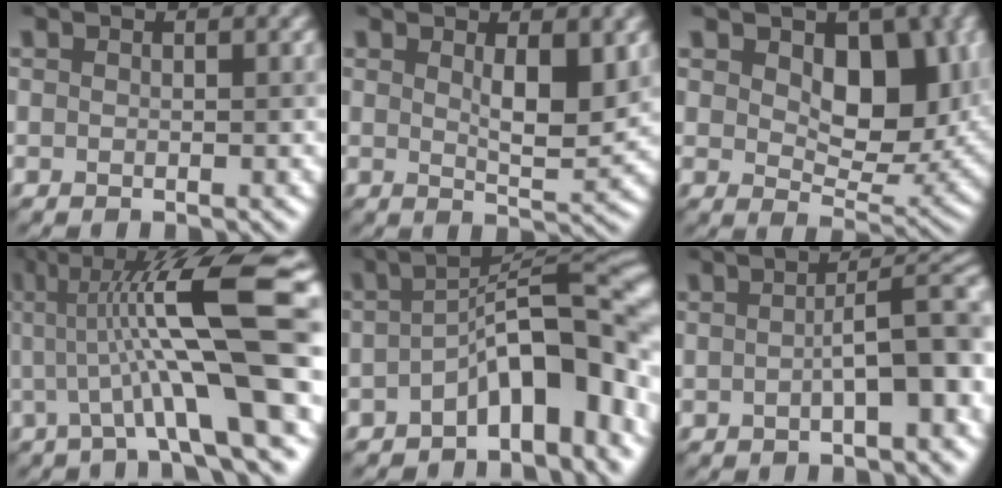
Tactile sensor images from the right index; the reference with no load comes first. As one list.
[{"total": 3.3, "force": [1.3, 0.8, 2.9], "torque": [-0.048, -0.003, 0.027]}, {"total": 7.6, "force": [1.8, 4.7, 5.6], "torque": [-0.080, -0.009, 0.033]}, {"total": 11.9, "force": [1.2, 2.2, 11.6], "torque": [-0.177, 0.026, 0.022]}, {"total": 9.2, "force": [-3.2, 3.2, 8.0], "torque": [-0.098, 0.021, -0.061]}, {"total": 5.4, "force": [-0.7, 1.4, 5.2], "torque": [-0.068, 0.018, -0.009]}]